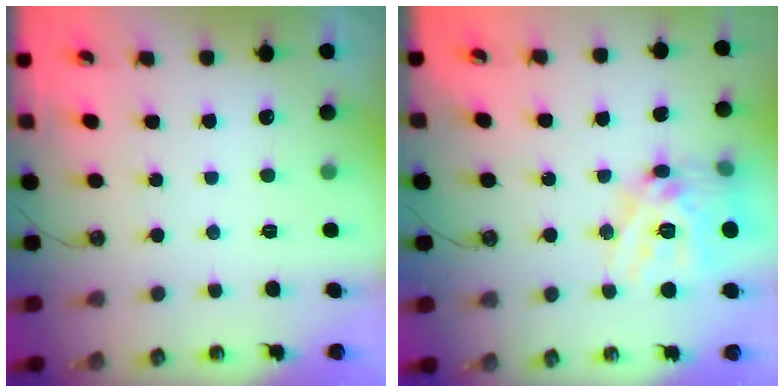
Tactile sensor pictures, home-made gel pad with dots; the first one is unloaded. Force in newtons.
{"total": 20.0, "press": 19.9, "slide": 1.9}